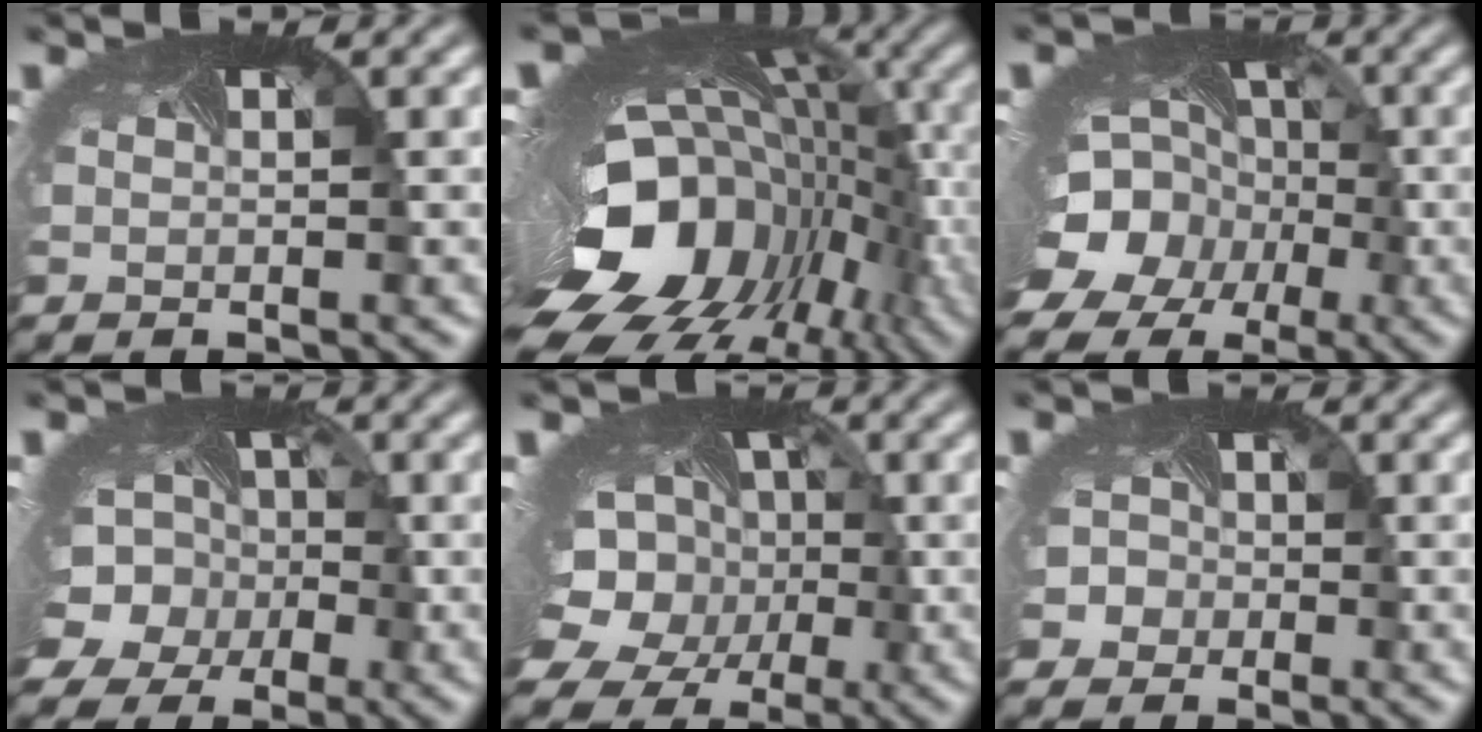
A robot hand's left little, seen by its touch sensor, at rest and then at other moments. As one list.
[{"total": 19.7, "force": [-6.3, 12.9, 13.5], "torque": [-0.237, -0.077, -0.073]}, {"total": 15.3, "force": [-5.8, 12.3, 7.2], "torque": [-0.156, -0.047, -0.086]}, {"total": 9.2, "force": [-2.0, 8.0, 4.2], "torque": [-0.083, -0.026, -0.042]}, {"total": 14.7, "force": [-2.5, 11.7, 8.5], "torque": [-0.159, -0.032, -0.043]}, {"total": 4.9, "force": [-3.0, 3.8, 0.9], "torque": [-0.006, -0.007, -0.049]}]